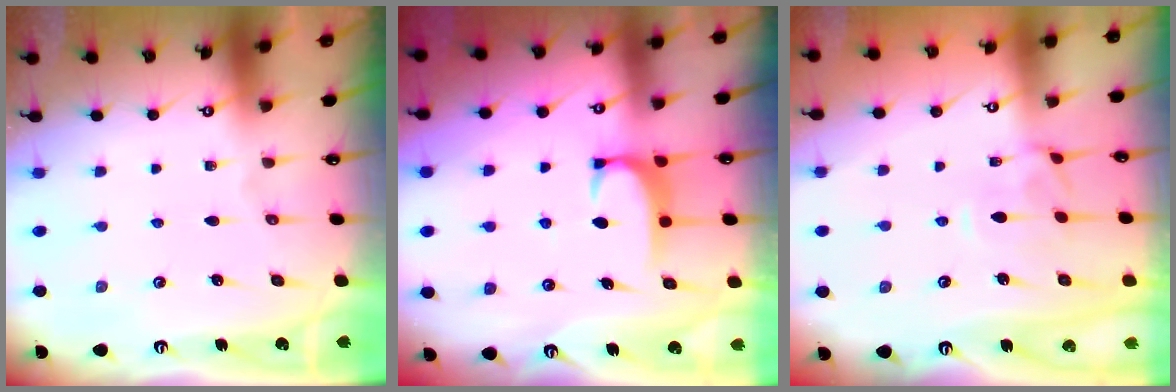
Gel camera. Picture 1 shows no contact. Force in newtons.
{"total": 1.8, "press": 1.8, "slide": 0.5}
{"total": 0.7, "press": 0.4, "slide": 0.6}